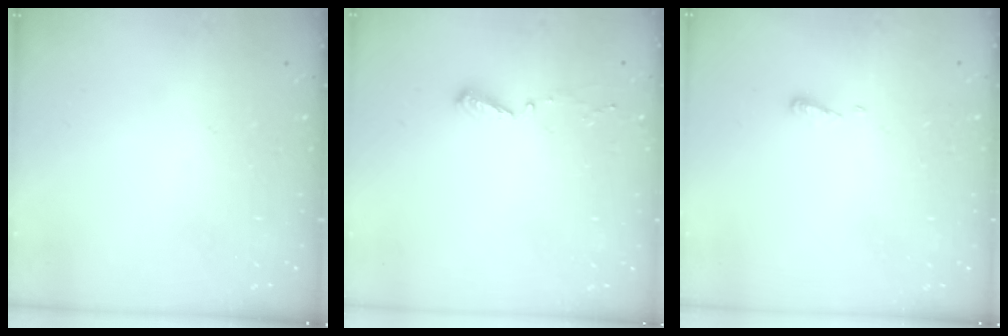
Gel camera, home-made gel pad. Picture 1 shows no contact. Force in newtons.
{"total": 4.0, "press": 4.0, "slide": 0.4}
{"total": 4.3, "press": 4.2, "slide": 0.4}